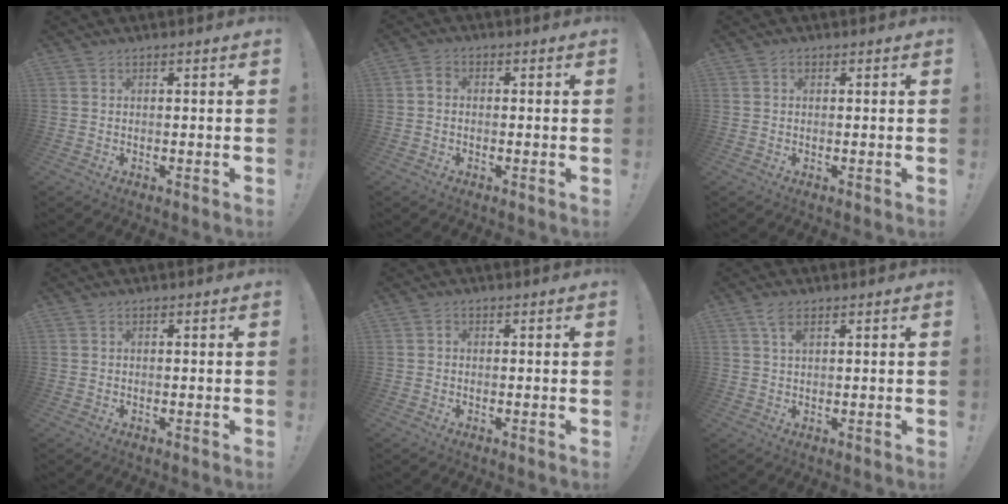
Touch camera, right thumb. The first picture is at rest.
{"total": 2.4, "force": [-0.9, 1.7, 1.4], "torque": [-0.025, 0.013, -0.014]}
{"total": 0.6, "force": [0.0, 0.6, 0.1], "torque": [0.001, 0.002, -0.001]}
{"total": 0.0}
{"total": 1.0, "force": [-0.1, 0.9, 0.3], "torque": [0.000, 0.002, -0.004]}
{"total": 3.6, "force": [2.0, 1.6, 2.6], "torque": [-0.042, -0.005, 0.034]}